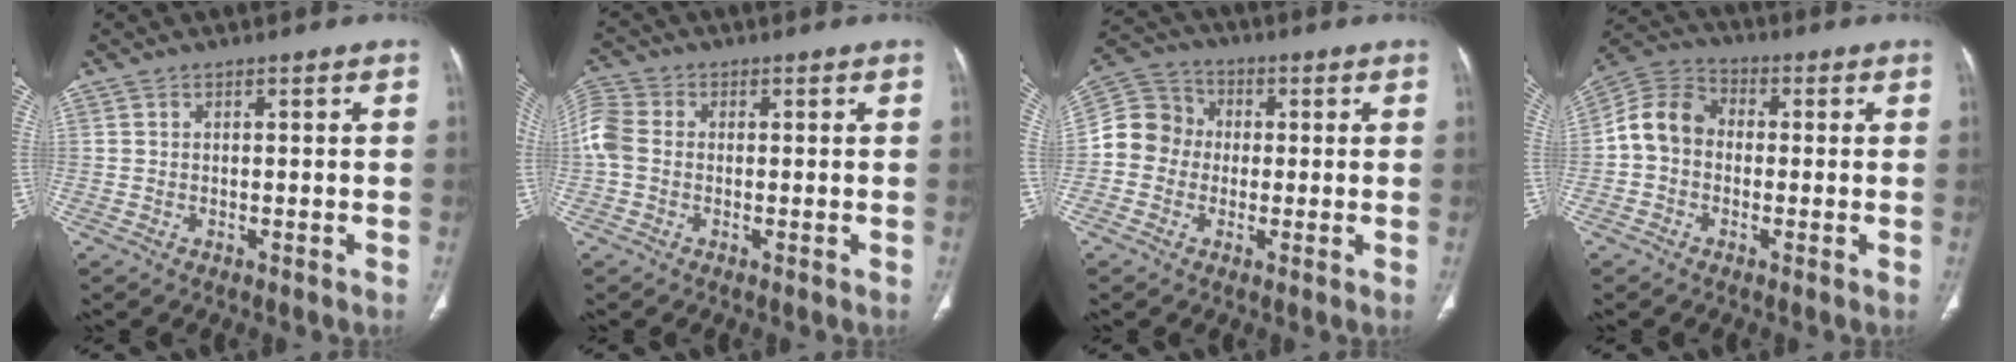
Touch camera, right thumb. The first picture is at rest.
{"total": 6.7, "force": [-0.2, 5.1, 4.3], "torque": [-0.111, 0.018, -0.010]}
{"total": 9.2, "force": [-0.6, 8.4, 3.7], "torque": [-0.051, 0.033, -0.024]}
{"total": 8.9, "force": [-0.6, 7.2, 5.1], "torque": [-0.083, 0.031, -0.027]}